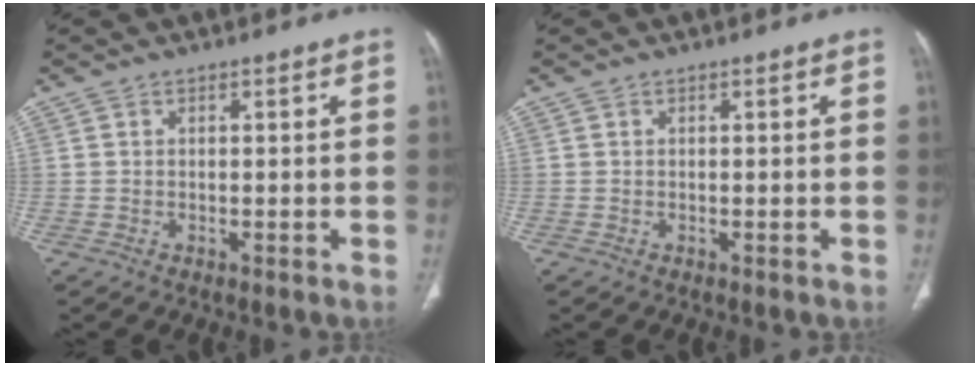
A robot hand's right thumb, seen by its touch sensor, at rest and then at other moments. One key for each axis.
{"total": 0.0}